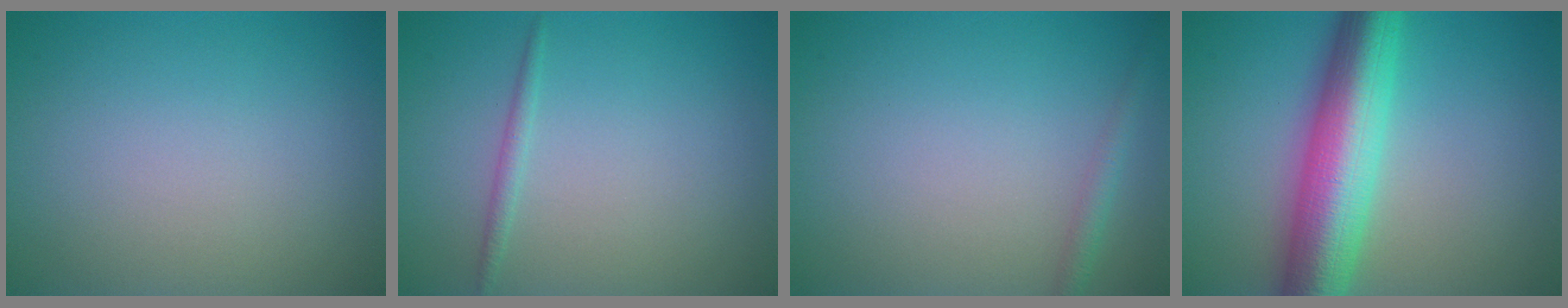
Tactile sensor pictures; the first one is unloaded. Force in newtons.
{"total": 0.9, "press": 0.9, "slide": 0.0}
{"total": 1.3, "press": 1.3, "slide": 0.1}
{"total": 9.5, "press": 9.5, "slide": 0.1}